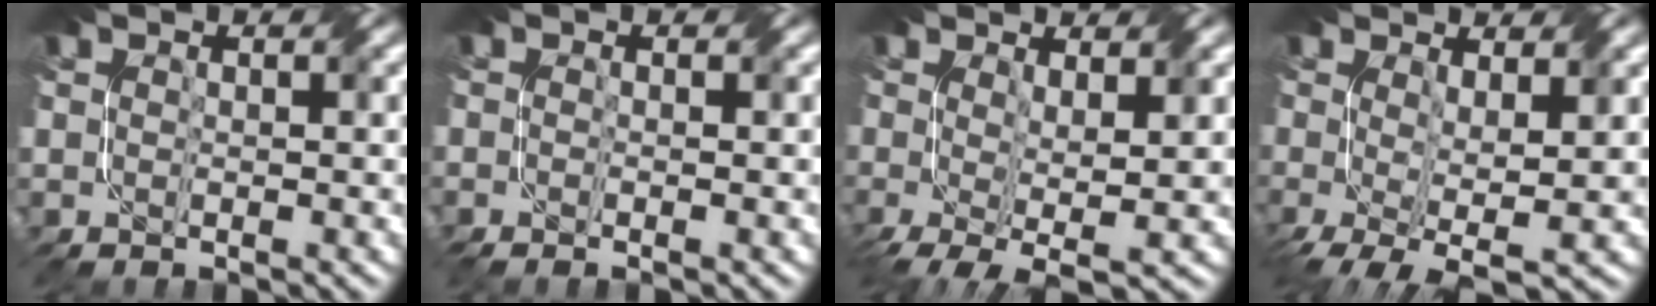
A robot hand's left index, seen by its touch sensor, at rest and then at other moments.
{"total": 1.3, "force": [-0.6, 0.3, 1.1], "torque": [-0.018, -0.010, -0.011]}
{"total": 4.9, "force": [0.0, 1.7, 4.6], "torque": [-0.086, -0.012, 0.000]}
{"total": 5.5, "force": [-0.3, 2.0, 5.1], "torque": [-0.100, -0.014, -0.002]}